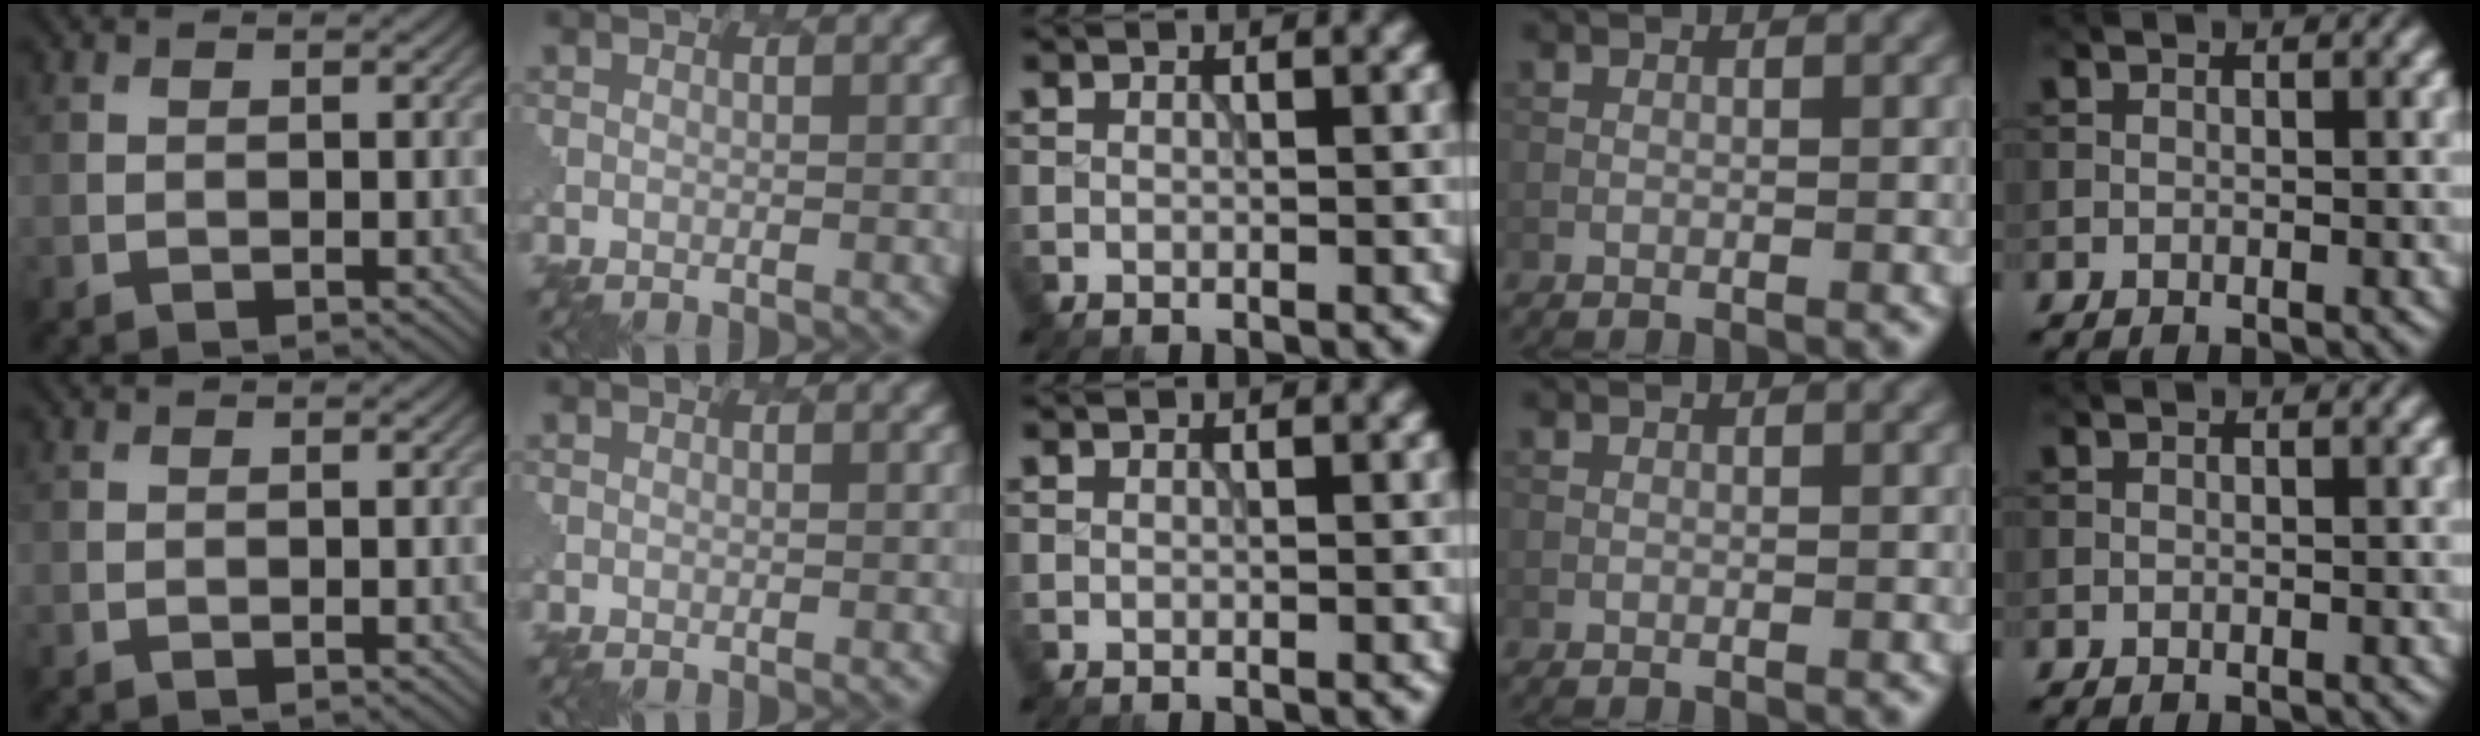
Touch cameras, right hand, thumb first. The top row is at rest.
{}